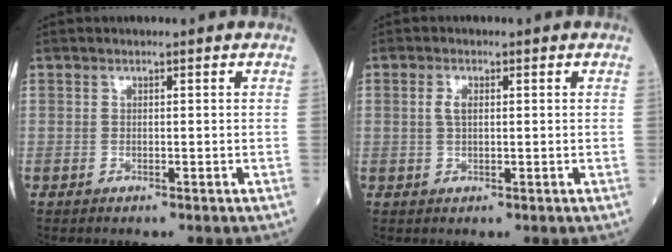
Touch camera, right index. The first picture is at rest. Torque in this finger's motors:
{"motor_torque": [0.26, 0.21, -0.01, 0.04]}